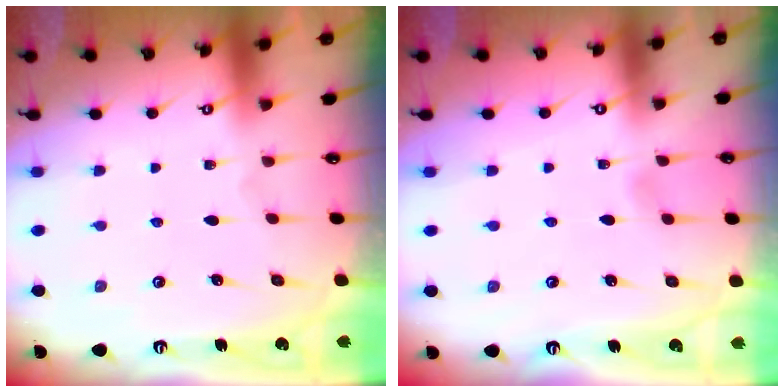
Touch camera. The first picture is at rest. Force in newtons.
{"total": 3.1, "press": 3.1, "slide": 0.3}